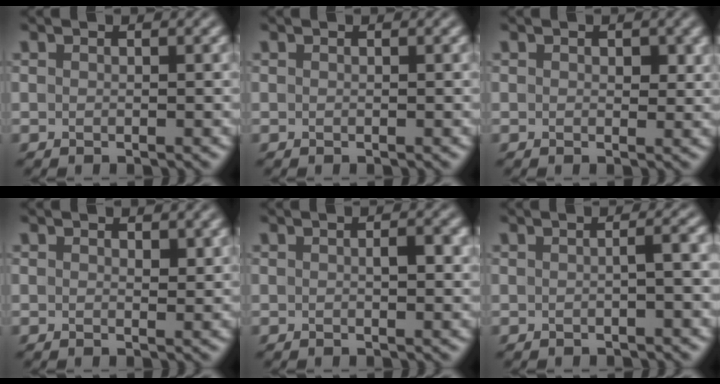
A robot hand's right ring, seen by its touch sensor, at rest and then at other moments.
{"total": 0.0}
{"total": 1.3, "force": [0.6, 0.8, 0.8], "torque": [-0.008, -0.002, 0.009]}
{"total": 1.0, "force": [0.7, 0.5, 0.5], "torque": [-0.006, -0.003, 0.011]}
{"total": 1.6, "force": [0.3, 0.6, 1.4], "torque": [-0.020, 0.001, 0.005]}
{"total": 1.8, "force": [0.1, 0.6, 1.7], "torque": [-0.018, 0.007, -0.005]}